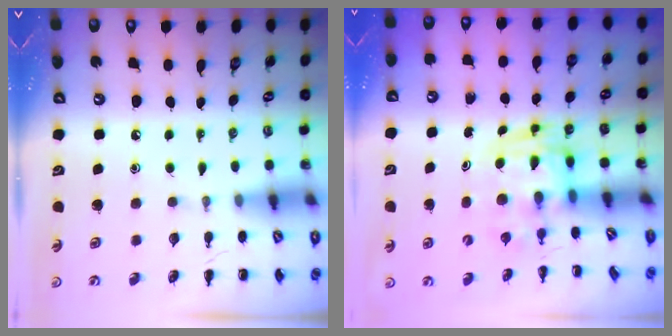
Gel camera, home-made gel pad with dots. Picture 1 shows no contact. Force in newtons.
{"total": 2.9, "press": 2.9, "slide": 0.5}